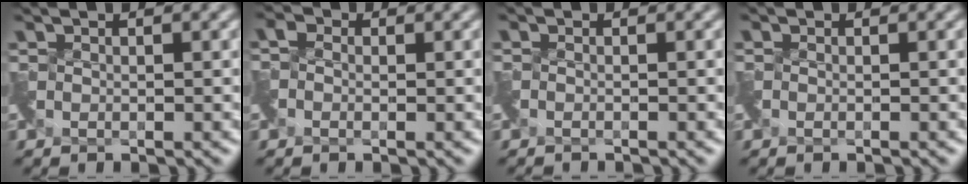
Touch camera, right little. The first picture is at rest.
{"total": 1.7, "force": [-1.0, 0.1, -1.3], "torque": [0.022, -0.004, -0.019]}
{"total": 1.4, "force": [-1.2, -0.3, -0.6], "torque": [0.009, -0.015, -0.026]}
{"total": 0.8, "force": [-0.6, -0.2, -0.4], "torque": [0.007, -0.008, -0.013]}